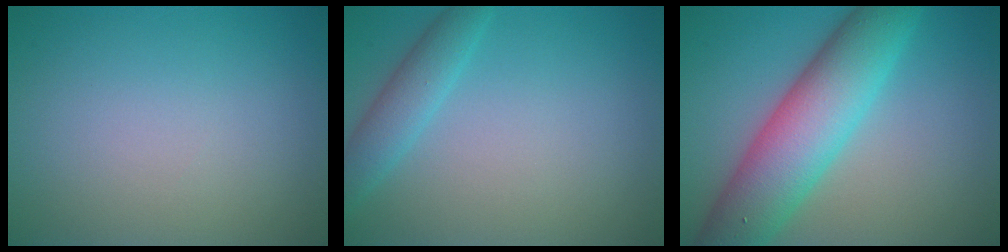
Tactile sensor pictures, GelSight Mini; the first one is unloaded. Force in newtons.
{"total": 2.6, "press": 2.6, "slide": 0.1}
{"total": 9.1, "press": 9.1, "slide": 0.3}